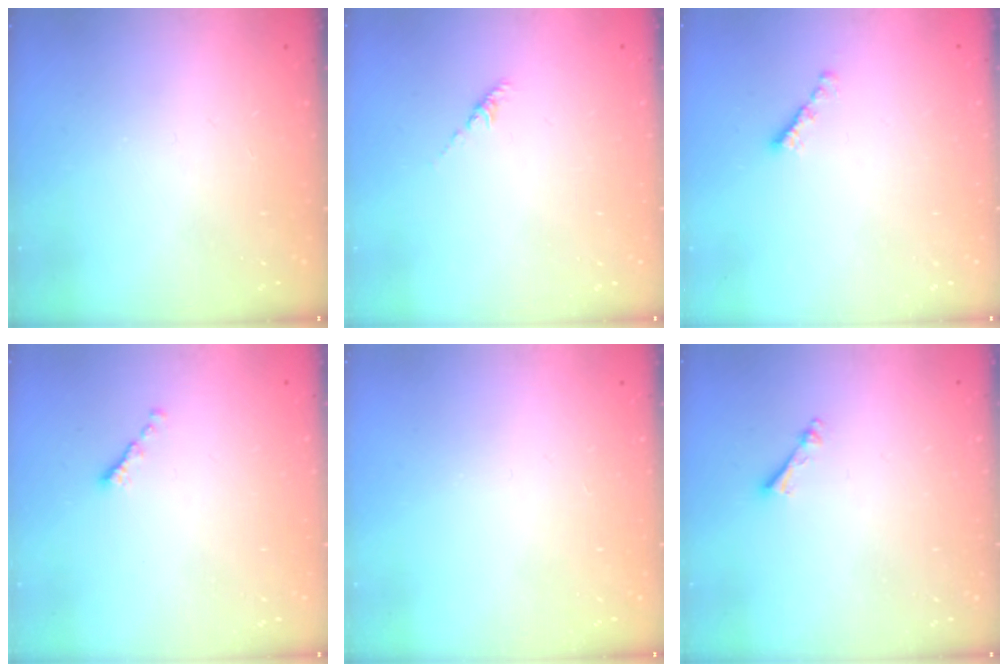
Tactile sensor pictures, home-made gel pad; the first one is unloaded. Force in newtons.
{"total": 1.2, "press": 1.1, "slide": 0.5}
{"total": 2.2, "press": 2.1, "slide": 0.7}
{"total": 0.0}
{"total": 0.0}
{"total": 2.4, "press": 2.3, "slide": 0.4}